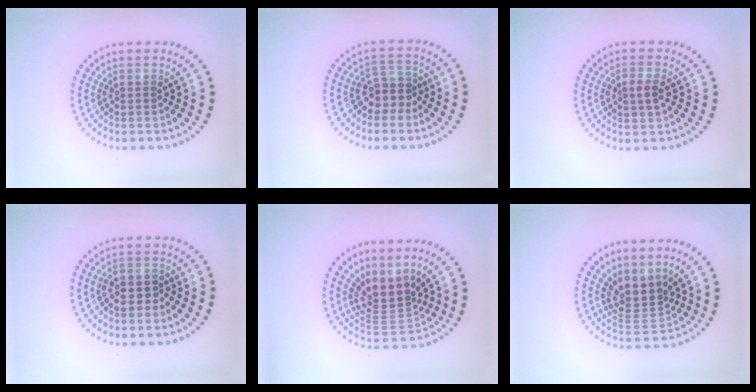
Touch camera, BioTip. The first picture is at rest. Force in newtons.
{"total": 2.6, "press": 2.2, "slide": 1.5}
{"total": 2.0, "press": 2.0, "slide": 0.2}
{"total": 2.3, "press": 2.1, "slide": 0.9}
{"total": 3.9, "press": 2.6, "slide": 2.9}
{"total": 3.3, "press": 2.4, "slide": 2.2}